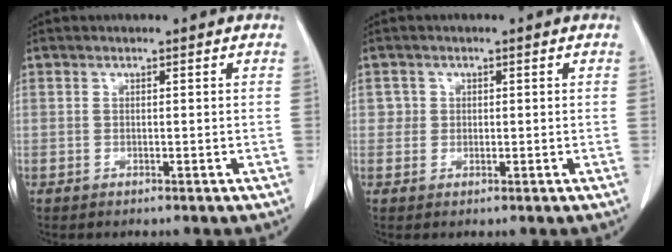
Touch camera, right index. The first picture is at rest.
{"total": 1.7, "force": [0.4, 1.6, 0.0], "torque": [0.014, 0.002, 0.001]}